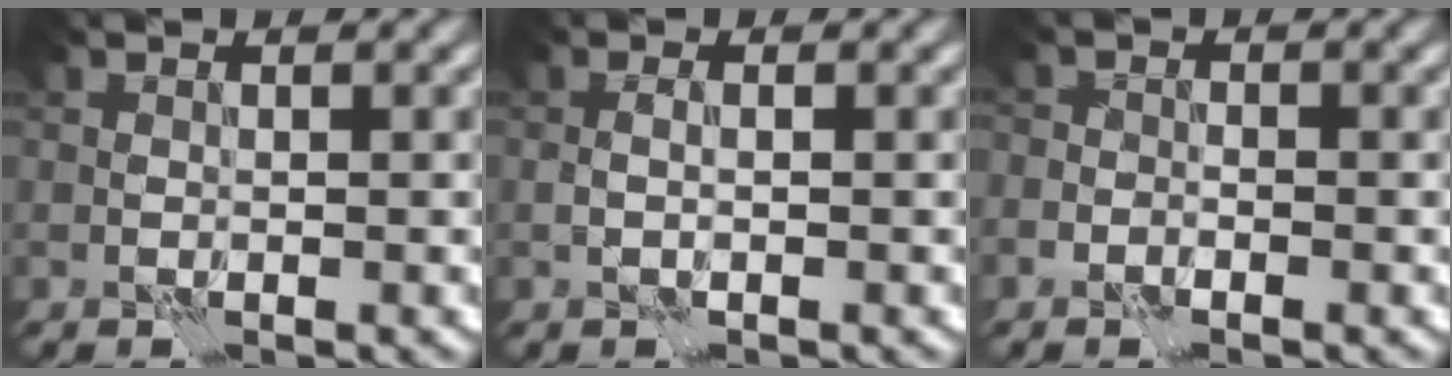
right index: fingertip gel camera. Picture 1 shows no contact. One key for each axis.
{"total": 0.7, "fx": -0.2, "fy": 0.1, "fz": 0.7, "tx": -0.014, "ty": 0.003, "tz": -0.006}
{"total": 1.6, "fx": -1.0, "fy": 0.9, "fz": 0.9, "tx": 0.001, "ty": 0.004, "tz": -0.018}